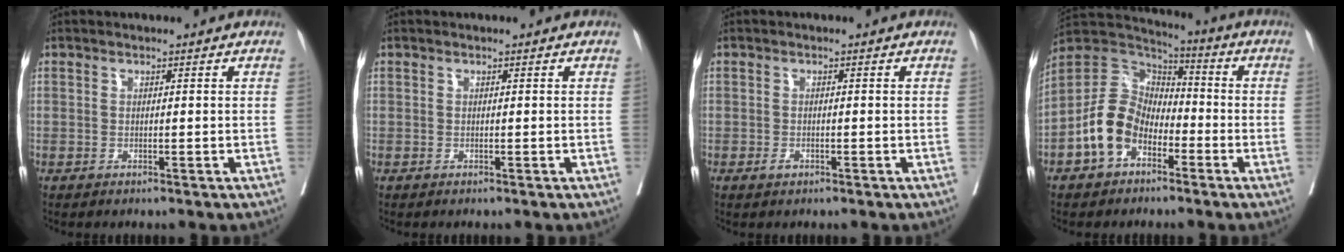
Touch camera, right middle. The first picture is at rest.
{"total": 0.0}
{"total": 0.9, "force": [-0.5, 0.6, 0.5], "torque": [-0.008, 0.001, -0.006]}
{"total": 11.0, "force": [-4.4, 7.7, 6.6], "torque": [-0.145, 0.025, -0.082]}